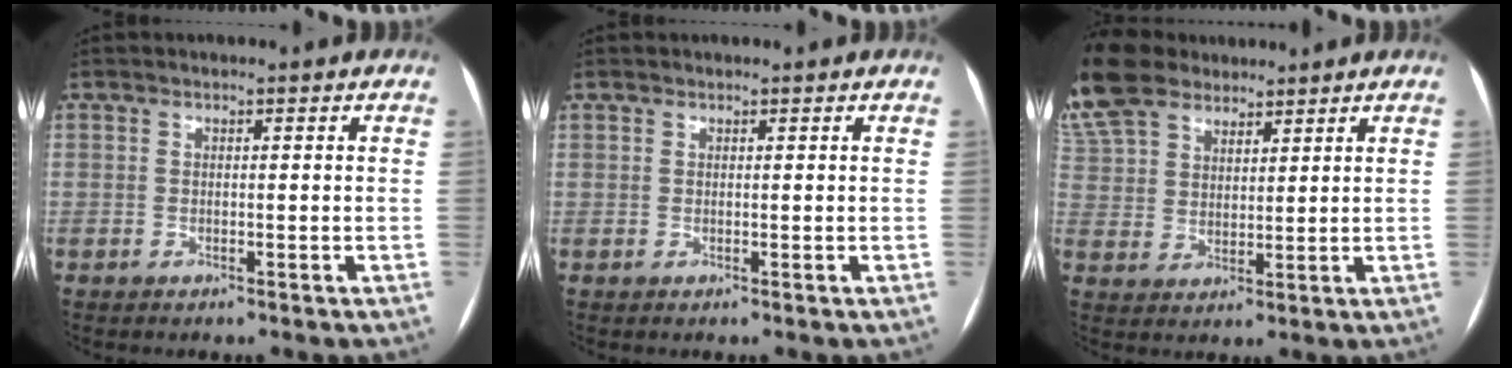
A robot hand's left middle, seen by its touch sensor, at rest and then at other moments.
{"total": 1.8, "force": [-0.4, -1.2, -1.2], "torque": [0.024, -0.007, -0.005]}
{"total": 12.7, "force": [10.4, 5.8, 4.7], "torque": [-0.131, 0.033, 0.199]}